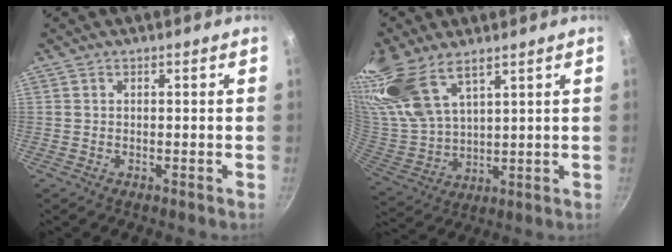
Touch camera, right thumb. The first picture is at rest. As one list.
[{"total": 16.8, "force": [11.2, 7.4, 10.1], "torque": [-0.209, -0.037, 0.240]}]